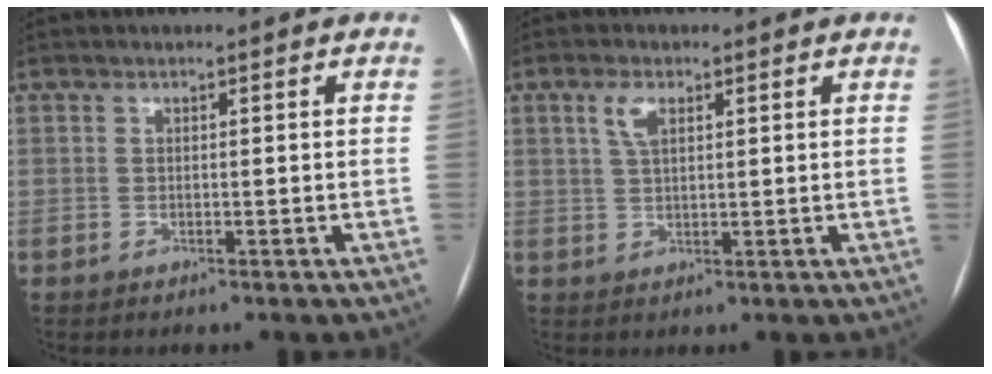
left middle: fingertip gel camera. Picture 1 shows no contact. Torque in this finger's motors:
{"motor_torque": [0.43, -0.36, 0.02, 0.01]}